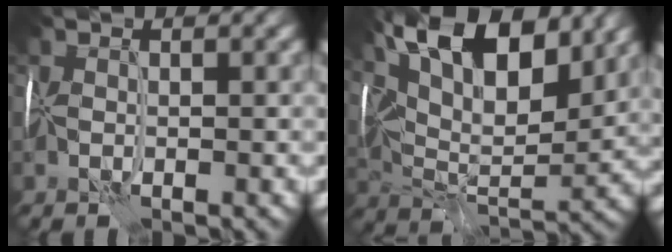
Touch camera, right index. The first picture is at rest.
{"total": 13.6, "force": [7.0, 6.0, 9.9], "torque": [-0.167, 0.016, 0.121]}